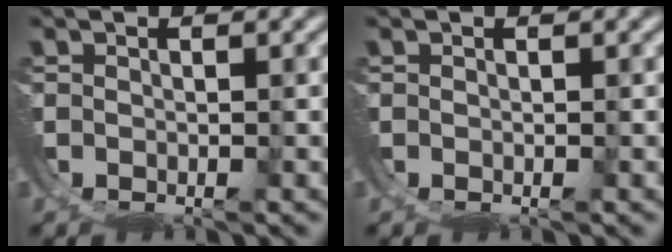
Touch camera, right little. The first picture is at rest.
{"total": 0.0}